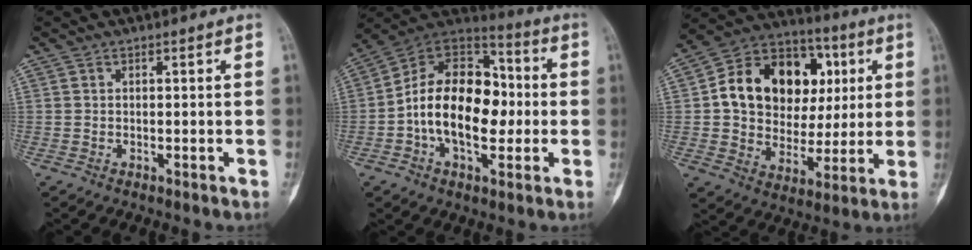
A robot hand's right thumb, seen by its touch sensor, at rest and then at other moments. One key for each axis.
{"total": 20.1, "fx": -1.6, "fy": 12.3, "fz": 15.7, "tx": -0.232, "ty": 0.036, "tz": -0.031}
{"total": 21.6, "fx": 4.2, "fy": 16.5, "fz": 13.3, "tx": -0.171, "ty": 0.026, "tz": 0.073}